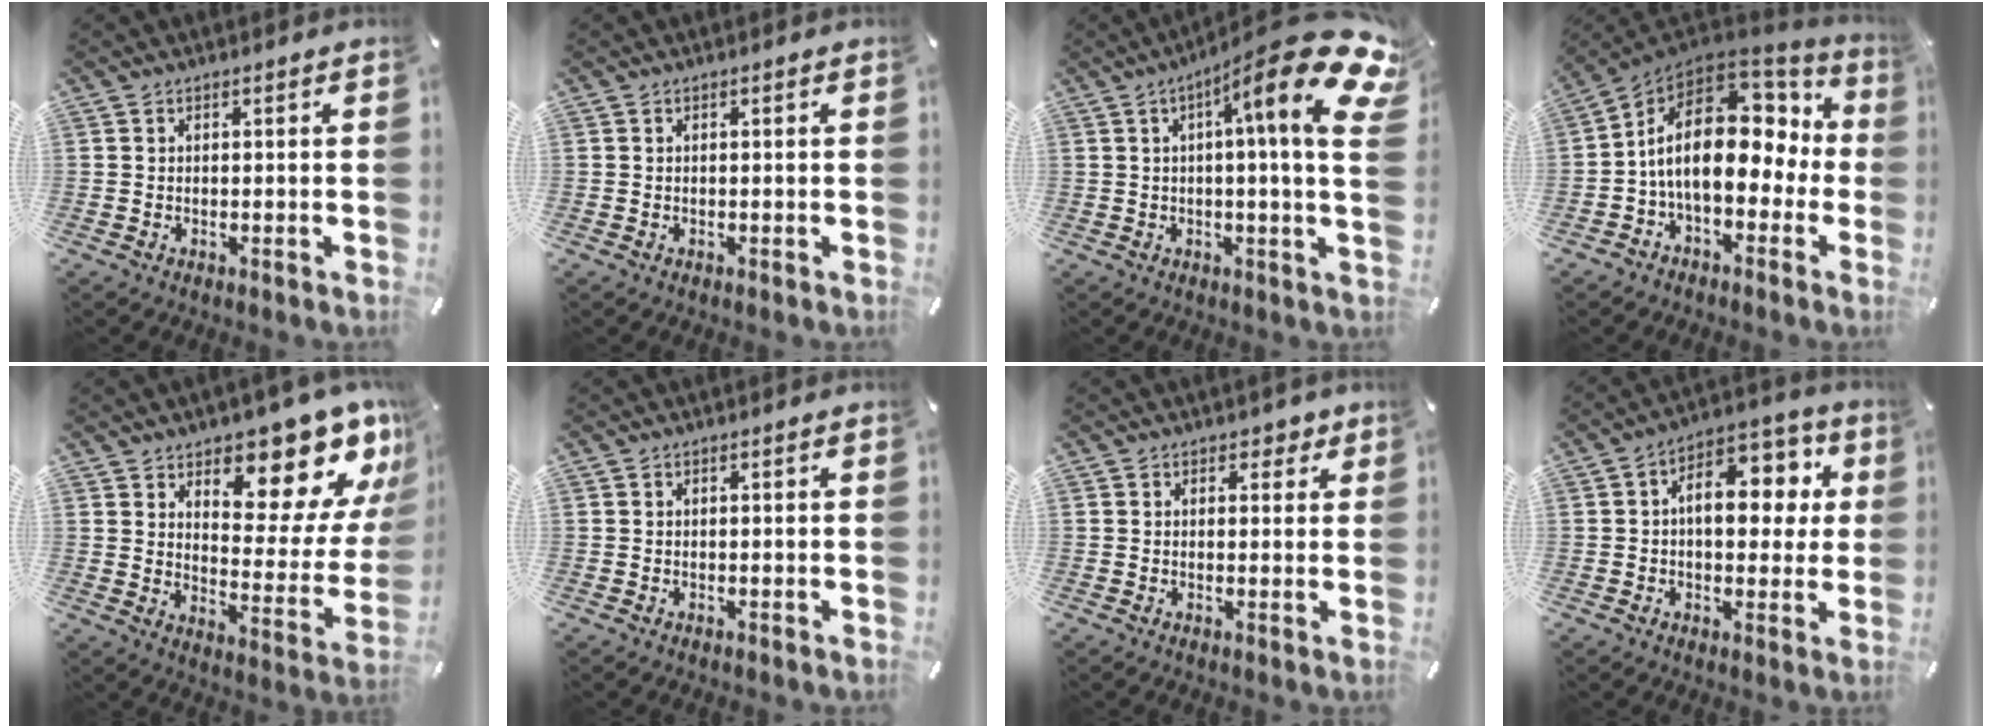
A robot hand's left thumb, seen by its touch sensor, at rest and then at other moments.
{"total": 0.0}
{"total": 21.6, "force": [7.7, 3.2, 19.9], "torque": [-0.286, -0.061, 0.108]}
{"total": 18.2, "force": [1.5, 11.1, 14.3], "torque": [-0.261, -0.014, 0.026]}
{"total": 14.5, "force": [11.4, 6.0, 6.7], "torque": [-0.062, -0.118, 0.185]}
{"total": 0.0}
{"total": 2.6, "force": [1.5, 1.9, 1.0], "torque": [0.001, -0.001, 0.020]}
{"total": 12.8, "force": [2.3, 8.2, 9.5], "torque": [-0.130, -0.008, 0.040]}